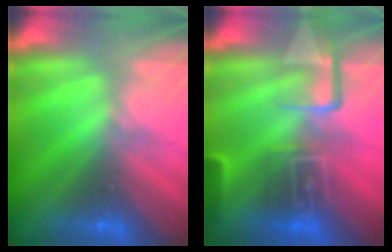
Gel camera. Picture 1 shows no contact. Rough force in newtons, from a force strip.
{"total": 8.3}